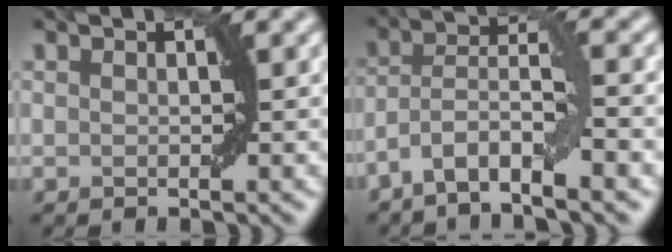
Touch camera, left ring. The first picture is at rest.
{"total": 5.7, "force": [-3.3, 1.1, 4.5], "torque": [-0.079, 0.008, -0.070]}